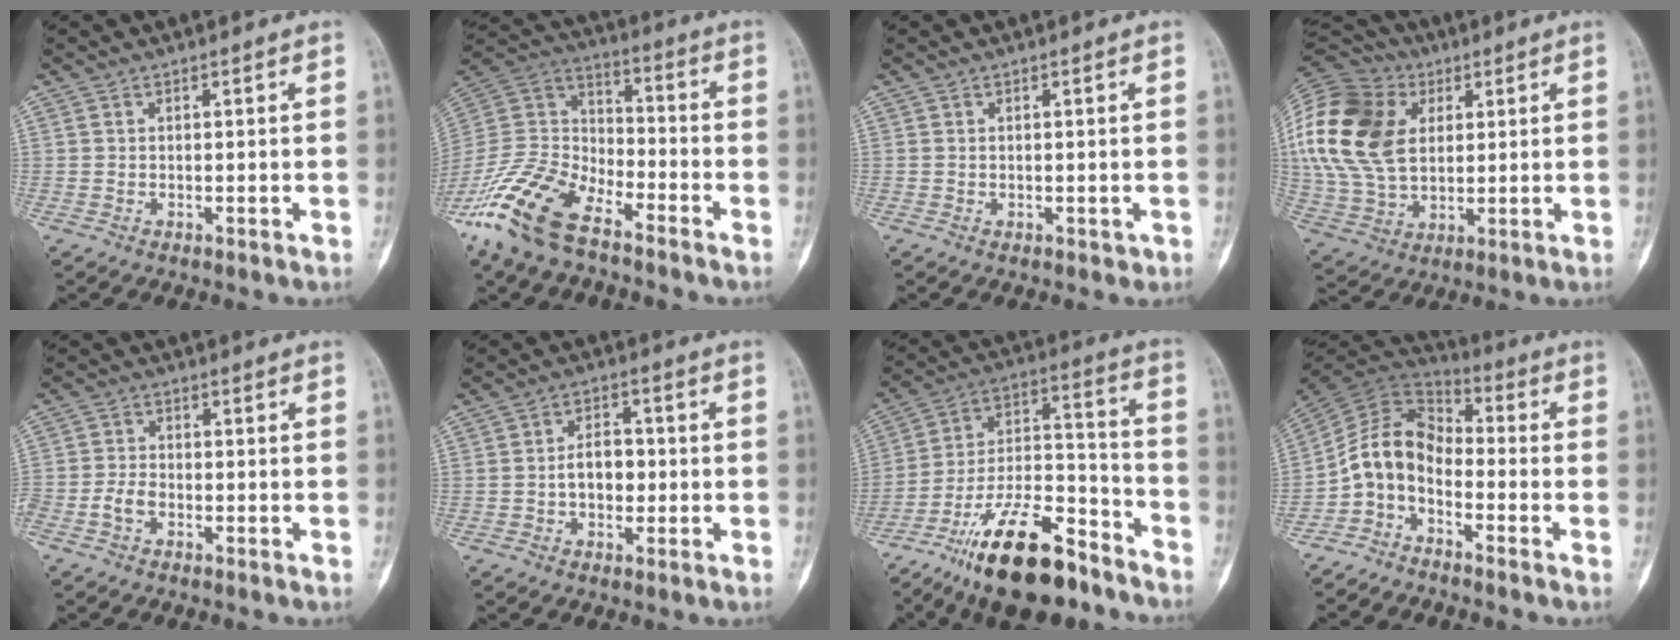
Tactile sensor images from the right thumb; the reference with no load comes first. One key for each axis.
{"total": 18.0, "fx": -12.2, "fy": 7.9, "fz": 10.6, "tx": -0.218, "ty": 0.055, "tz": -0.238}
{"total": 0.7, "fx": 0.0, "fy": 0.6, "fz": 0.4, "tx": -0.003, "ty": 0.000, "tz": 0.003}
{"total": 25.8, "fx": 6.6, "fy": 18.4, "fz": 16.8, "tx": -0.363, "ty": 0.025, "tz": 0.130}
{"total": 3.3, "fx": -1.6, "fy": 2.1, "fz": 2.1, "tx": -0.041, "ty": 0.013, "tz": -0.031}
{"total": 5.8, "fx": -0.7, "fy": 3.9, "fz": 4.2, "tx": -0.047, "ty": 0.019, "tz": -0.016}
{"total": 22.6, "fx": -15.4, "fy": 8.3, "fz": 14.4, "tx": -0.247, "ty": 0.088, "tz": -0.266}
{"total": 9.5, "fx": -4.1, "fy": 6.3, "fz": 5.9, "tx": -0.103, "ty": 0.070, "tz": -0.094}